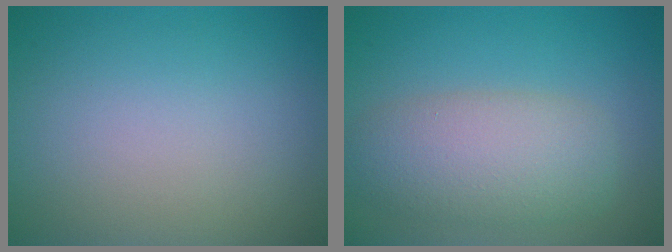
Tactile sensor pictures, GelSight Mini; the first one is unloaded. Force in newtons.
{"total": 5.1, "press": 5.1, "slide": 0.6}